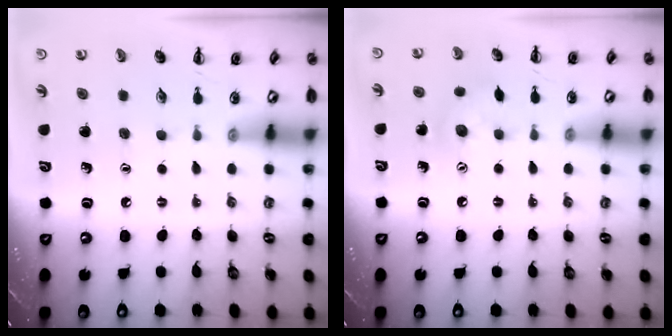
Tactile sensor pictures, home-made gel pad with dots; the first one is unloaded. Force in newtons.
{"total": 6.5, "press": 6.5, "slide": 0.5}